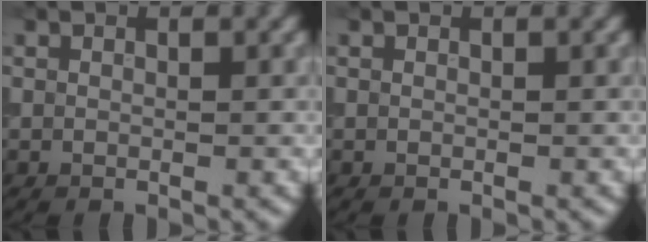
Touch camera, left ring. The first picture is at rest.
{"total": 0.0}